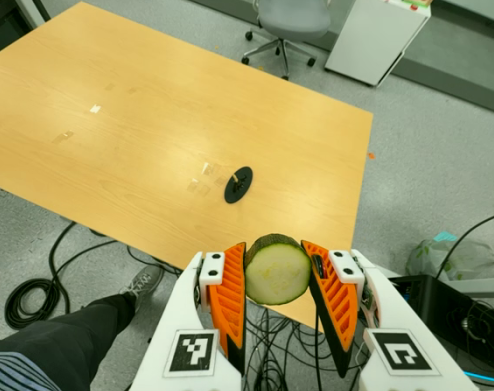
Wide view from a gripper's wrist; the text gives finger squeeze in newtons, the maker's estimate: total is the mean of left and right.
{"total": 11.7, "left": 10.9, "right": 12.5}